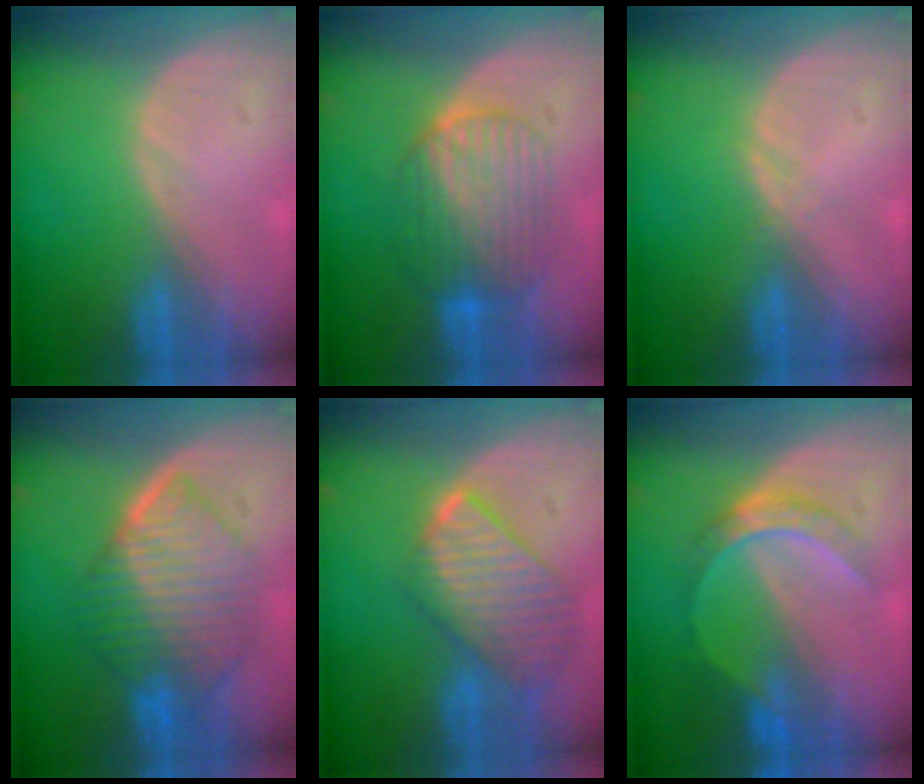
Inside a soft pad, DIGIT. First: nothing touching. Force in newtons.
{"total": 7.7, "press": 7.7, "slide": 0.2}
{"total": 0.6, "press": 0.6, "slide": 0.1}
{"total": 10.1, "press": 10.1, "slide": 1.0}
{"total": 9.7, "press": 8.4, "slide": 4.9}
{"total": 5.8, "press": 5.6, "slide": 1.2}